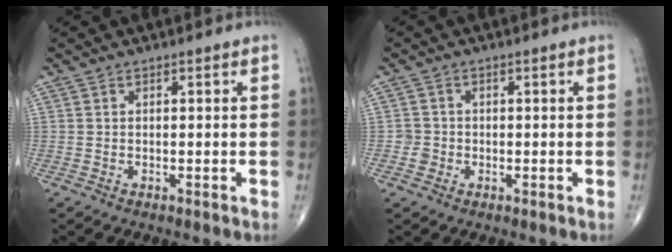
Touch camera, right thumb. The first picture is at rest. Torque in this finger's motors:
{"motor_torque": [0.05, -0.12, 0.08, 0.05, 0.02]}